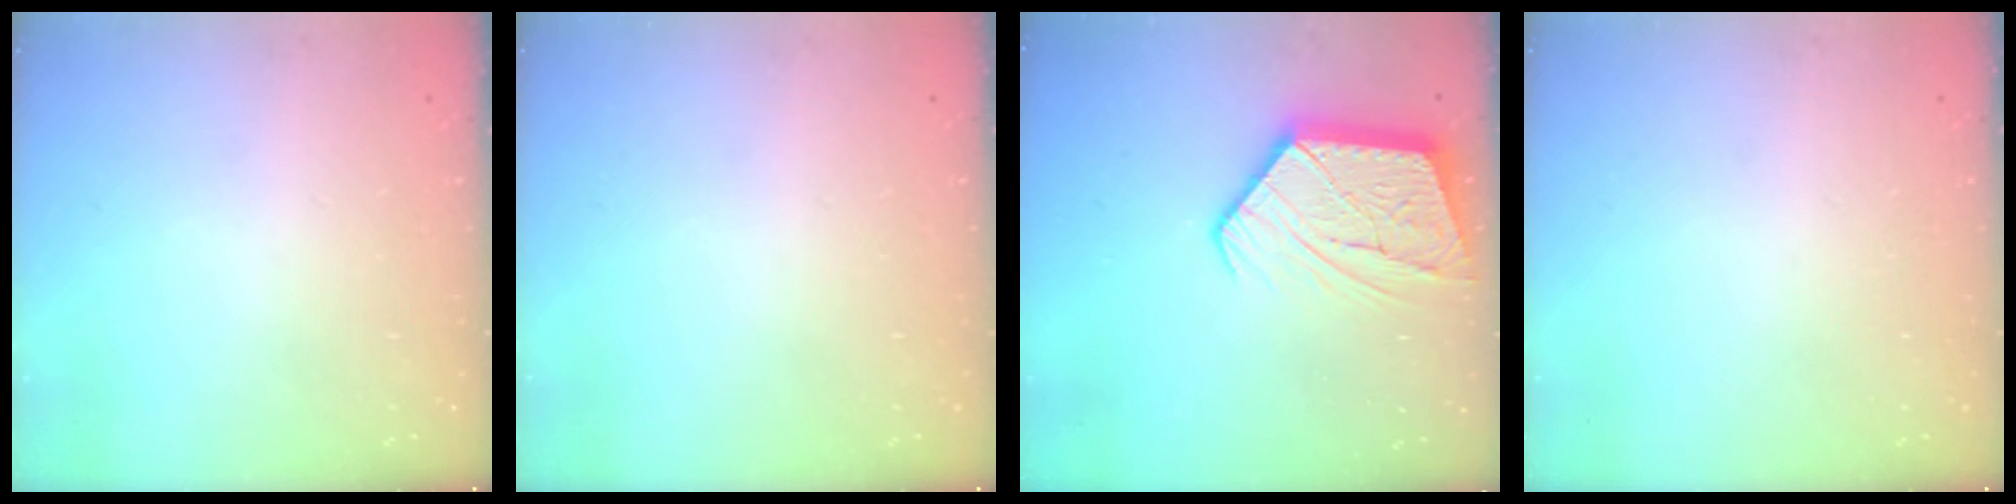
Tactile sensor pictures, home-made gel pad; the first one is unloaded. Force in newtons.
{"total": 0.0}
{"total": 17.9, "press": 17.8, "slide": 1.6}
{"total": 0.0}